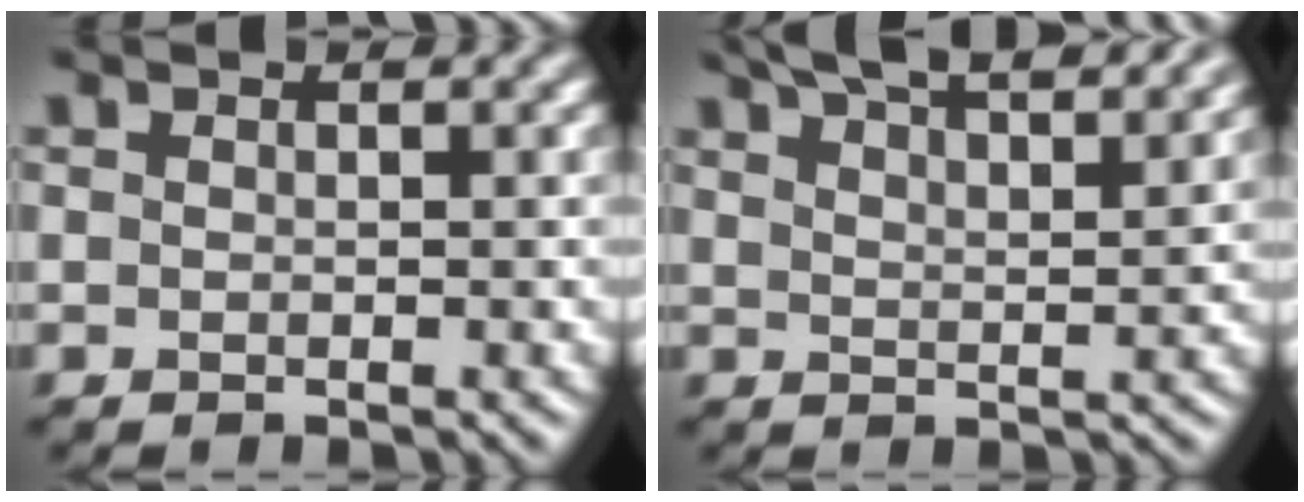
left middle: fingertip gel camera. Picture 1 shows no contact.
{"total": 9.7, "force": [7.6, 3.0, 5.4], "torque": [-0.063, 0.027, 0.076]}